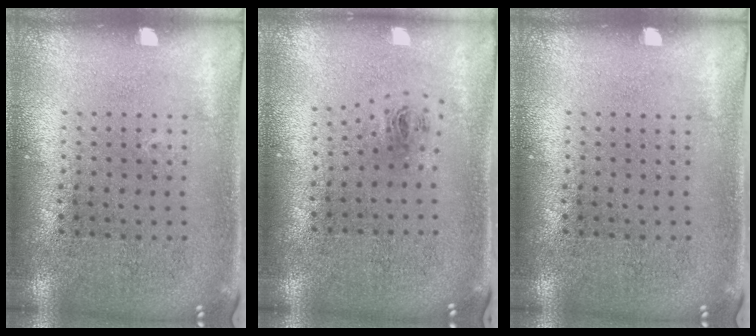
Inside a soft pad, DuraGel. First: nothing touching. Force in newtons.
{"total": 0.9, "press": 0.4, "slide": 0.9}
{"total": 0.0}